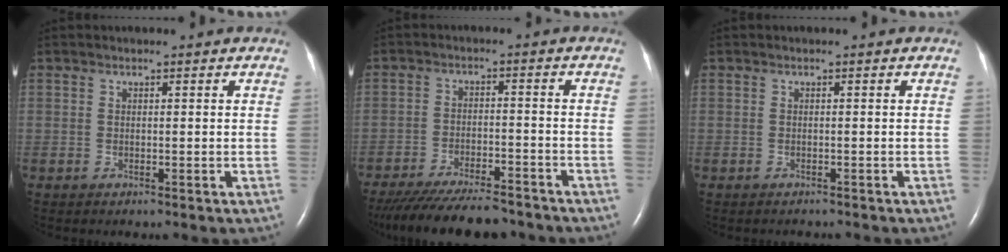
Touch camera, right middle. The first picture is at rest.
{"total": 16.3, "force": [-14.5, 2.9, 6.8], "torque": [-0.138, -0.024, -0.215]}
{"total": 1.2, "force": [-1.1, 0.3, 0.2], "torque": [-0.010, -0.003, -0.014]}